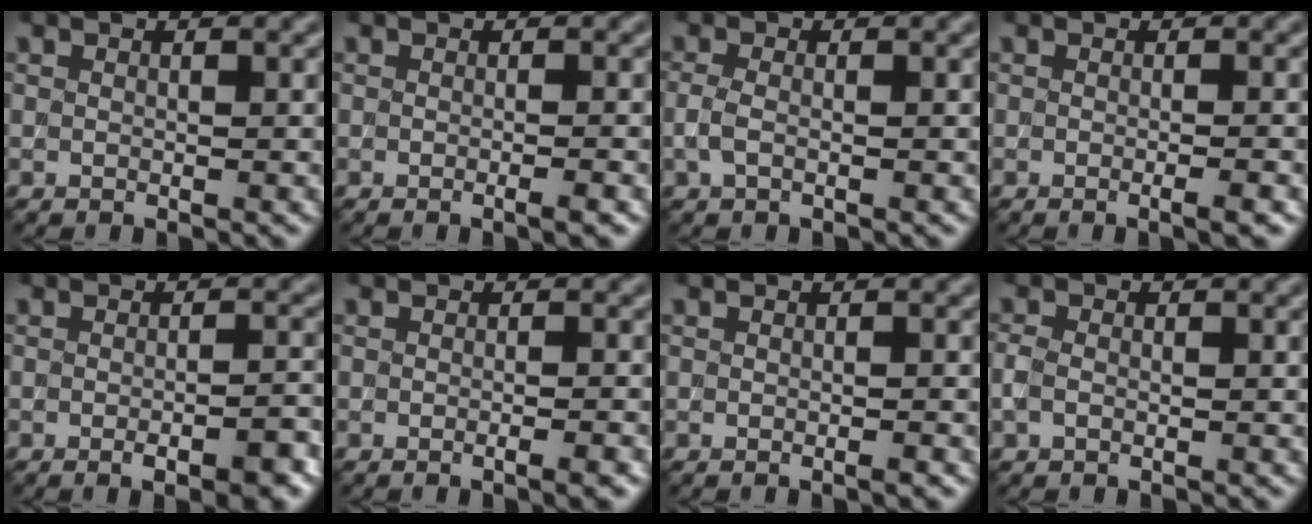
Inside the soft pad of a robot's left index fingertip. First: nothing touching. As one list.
[{"total": 2.0, "force": [-0.3, 0.7, 1.8], "torque": [-0.008, -0.001, -0.010]}, {"total": 1.1, "force": [-0.3, 0.5, 1.0], "torque": [-0.028, 0.002, -0.011]}, {"total": 2.3, "force": [-0.4, 0.9, 2.1], "torque": [-0.006, 0.002, -0.012]}, {"total": 3.9, "force": [-1.6, 1.0, 3.4], "torque": [-0.042, 0.000, -0.020]}, {"total": 2.4, "force": [-0.5, 1.0, 2.1], "torque": [0.001, 0.004, -0.016]}, {"total": 1.2, "force": [-0.2, 0.4, 1.1], "torque": [-0.008, -0.003, -0.008]}, {"total": 1.2, "force": [-0.4, 0.7, 0.8], "torque": [-0.024, 0.004, -0.013]}]